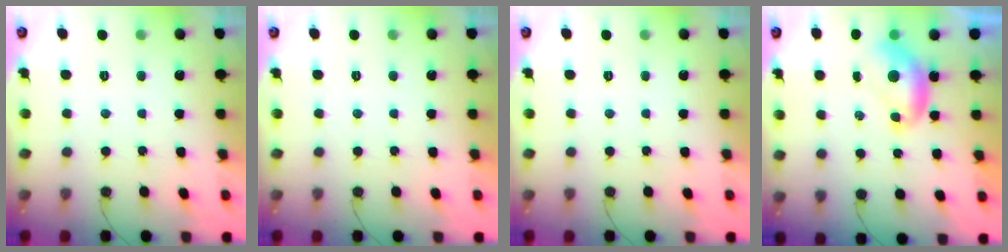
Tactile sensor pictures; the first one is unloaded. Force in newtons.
{"total": 0.0}
{"total": 0.0}
{"total": 7.7, "press": 7.6, "slide": 1.1}